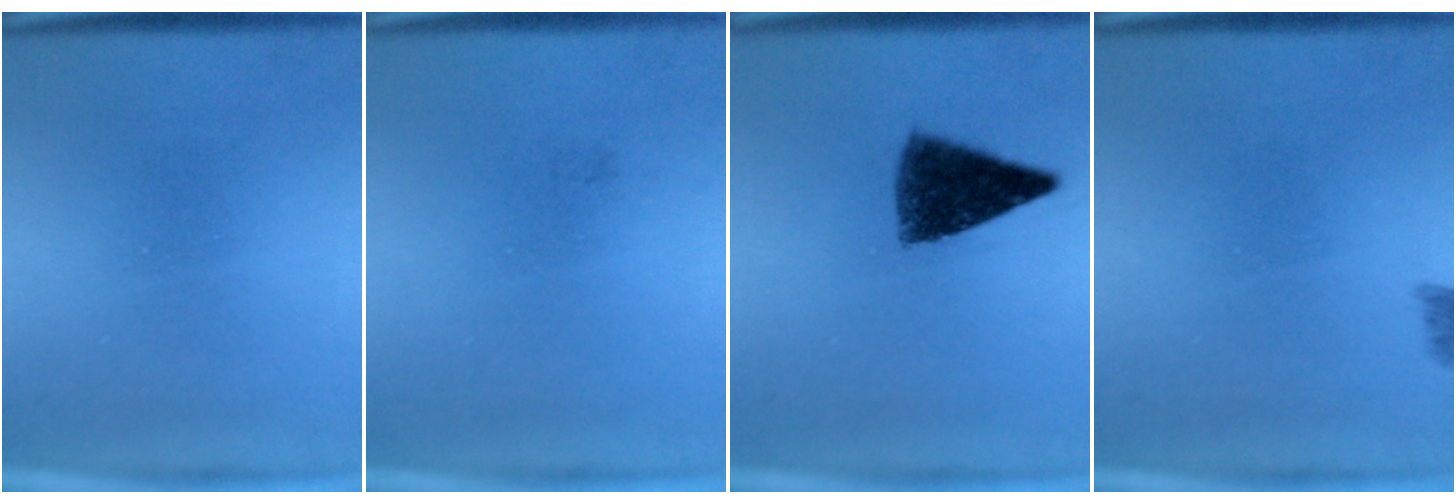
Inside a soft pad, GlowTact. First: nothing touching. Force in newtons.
{"total": 0.7}
{"total": 6.4}
{"total": 2.0}